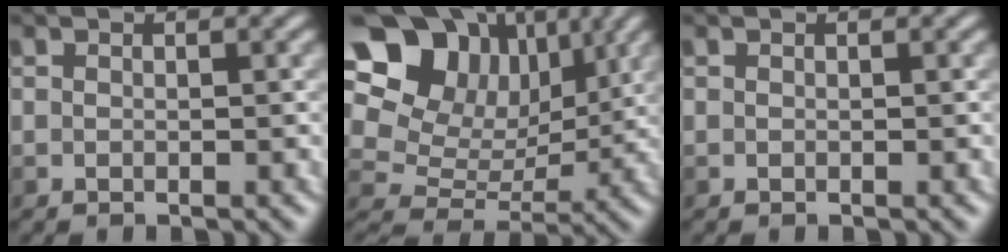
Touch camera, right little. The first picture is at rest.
{"total": 14.6, "force": [7.2, 10.5, 7.2], "torque": [-0.148, 0.056, 0.126]}
{"total": 0.0}